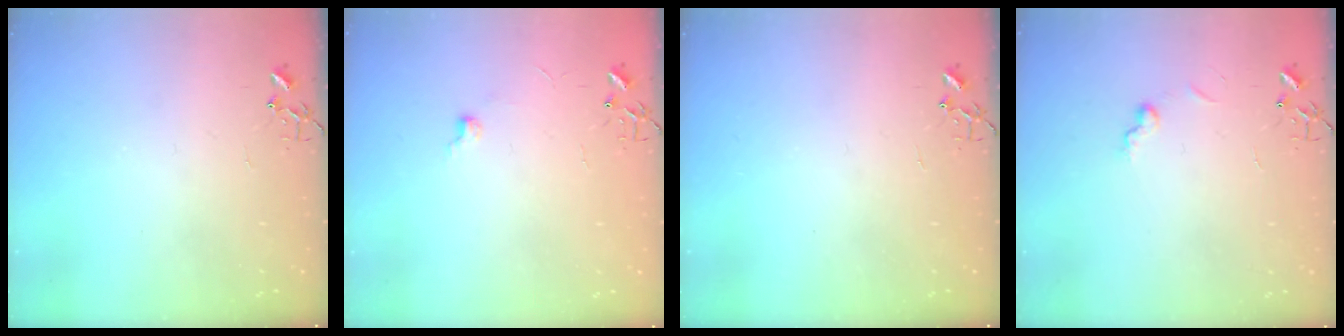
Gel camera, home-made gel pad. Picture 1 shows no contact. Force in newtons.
{"total": 4.7, "press": 4.7, "slide": 0.6}
{"total": 0.0}
{"total": 6.1, "press": 6.1, "slide": 0.6}